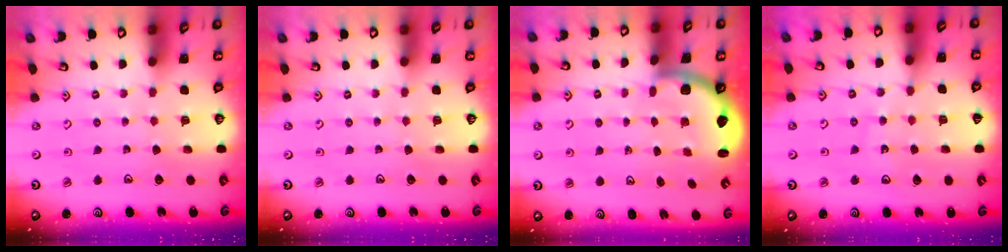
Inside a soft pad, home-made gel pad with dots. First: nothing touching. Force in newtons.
{"total": 0.0}
{"total": 2.5, "press": 2.2, "slide": 1.1}
{"total": 8.6, "press": 8.4, "slide": 2.0}